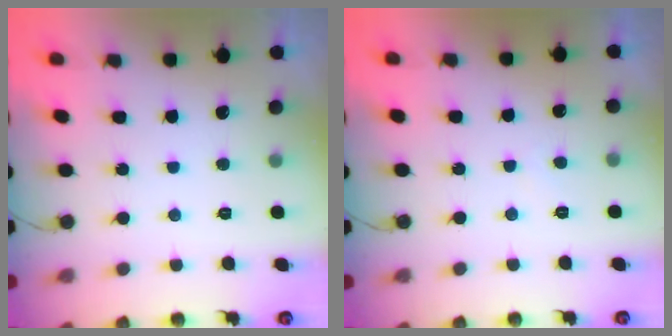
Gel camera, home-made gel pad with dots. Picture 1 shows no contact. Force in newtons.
{"total": 1.6, "press": 1.6, "slide": 0.4}